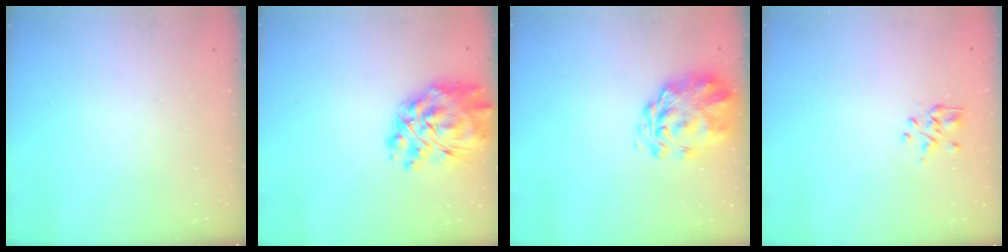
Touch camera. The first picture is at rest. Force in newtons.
{"total": 13.3, "press": 12.2, "slide": 5.4}
{"total": 2.8, "press": 2.5, "slide": 1.3}
{"total": 2.2, "press": 2.0, "slide": 1.0}